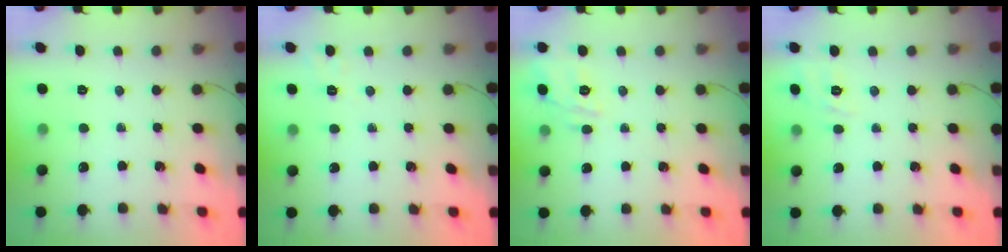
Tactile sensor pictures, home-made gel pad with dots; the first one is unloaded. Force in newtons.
{"total": 2.9, "press": 2.3, "slide": 1.9}
{"total": 10.7, "press": 10.7, "slide": 1.3}
{"total": 2.1, "press": 0.8, "slide": 1.9}